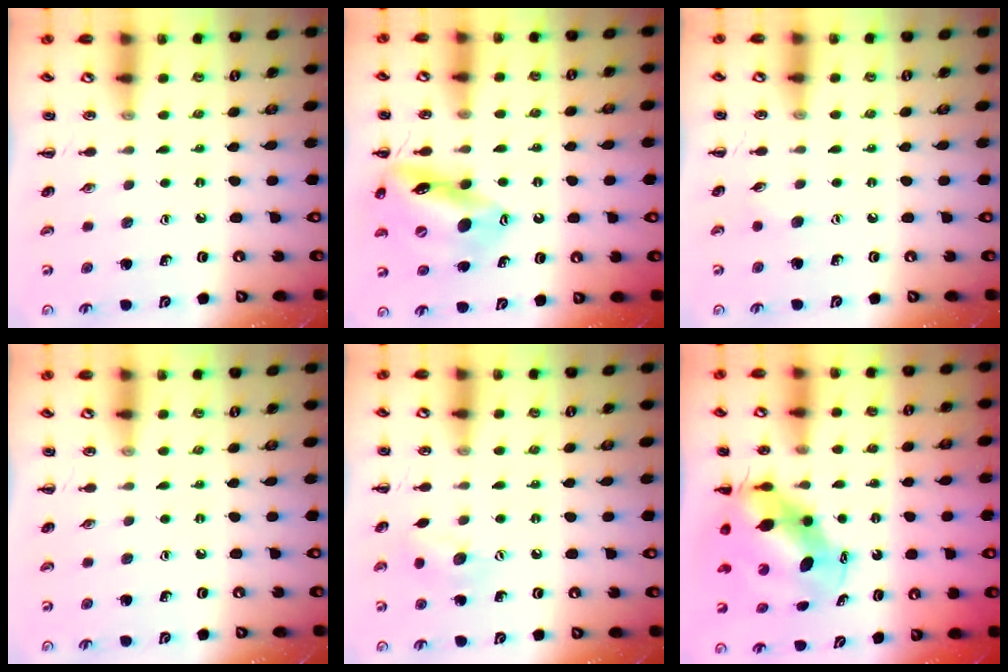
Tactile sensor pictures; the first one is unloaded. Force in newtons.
{"total": 15.2, "press": 15.0, "slide": 2.4}
{"total": 3.9, "press": 3.7, "slide": 1.0}
{"total": 0.0}
{"total": 7.7, "press": 7.6, "slide": 1.3}
{"total": 7.6, "press": 7.4, "slide": 1.8}